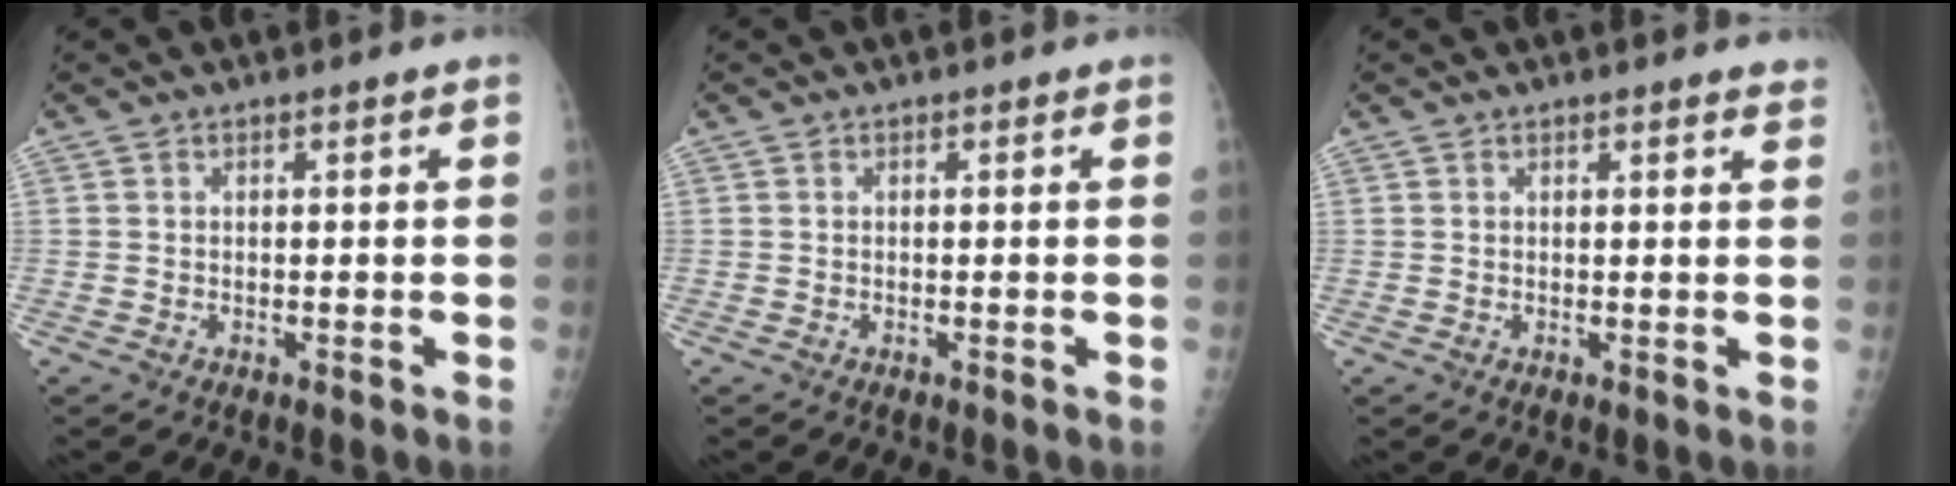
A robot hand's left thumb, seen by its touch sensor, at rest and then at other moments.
{"total": 0.0}
{"total": 2.2, "force": [2.0, 0.2, 0.7], "torque": [-0.004, -0.010, 0.016]}